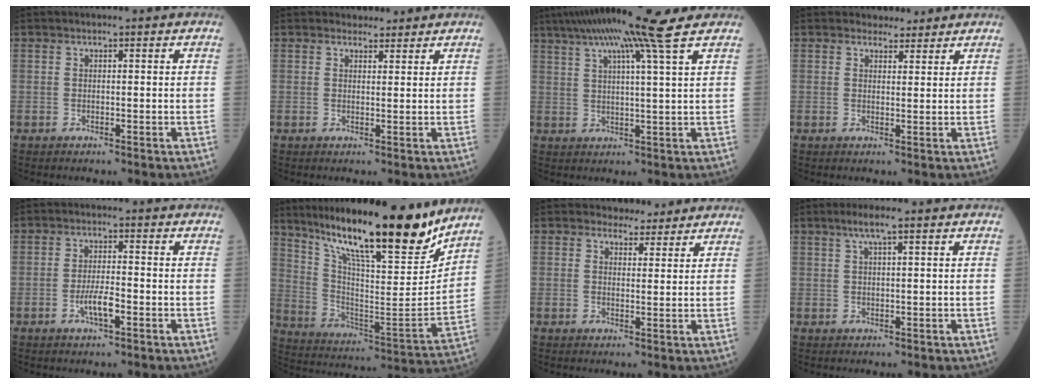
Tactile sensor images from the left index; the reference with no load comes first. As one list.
[{"total": 2.3, "force": [2.1, 1.0, 0.1], "torque": [-0.002, 0.003, 0.030]}, {"total": 12.7, "force": [9.2, -1.6, 8.5], "torque": [-0.143, 0.020, 0.131]}, {"total": 2.8, "force": [2.5, 1.2, 0.2], "torque": [-0.004, 0.003, 0.035]}, {"total": 3.7, "force": [-1.5, 0.7, 3.3], "torque": [-0.068, 0.000, -0.029]}, {"total": 23.4, "force": [19.2, 2.4, 13.2], "torque": [-0.229, -0.040, 0.305]}, {"total": 3.8, "force": [3.4, 1.6, 0.3], "torque": [-0.005, 0.002, 0.043]}, {"total": 3.0, "force": [1.9, 0.0, 2.4], "torque": [-0.053, 0.008, 0.037]}]